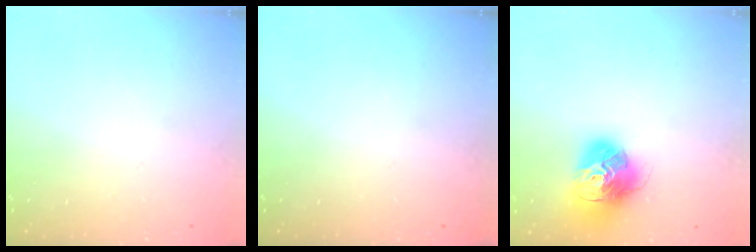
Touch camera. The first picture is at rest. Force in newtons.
{"total": 0.0}
{"total": 16.1, "press": 16.0, "slide": 1.6}